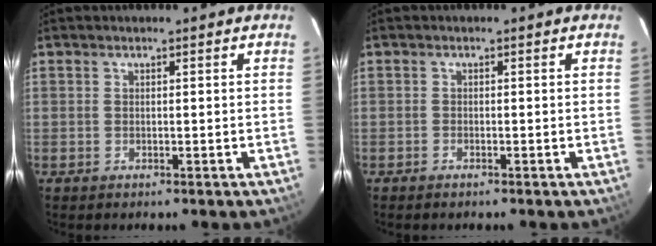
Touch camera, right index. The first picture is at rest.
{"total": 0.7, "force": [-0.7, 0.2, 0.2], "torque": [-0.007, 0.000, -0.015]}